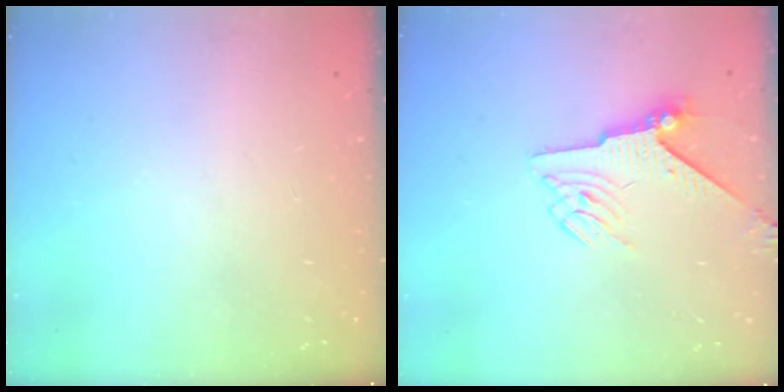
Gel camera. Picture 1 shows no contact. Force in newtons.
{"total": 6.4, "press": 6.3, "slide": 1.1}